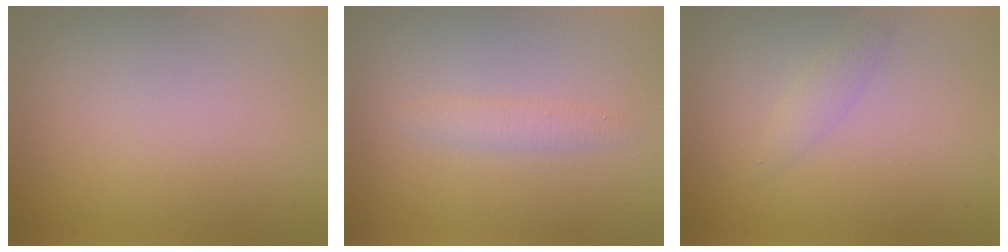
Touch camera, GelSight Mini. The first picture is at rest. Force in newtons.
{"total": 1.3, "press": 1.3, "slide": 0.0}
{"total": 1.2, "press": 1.2, "slide": 0.0}